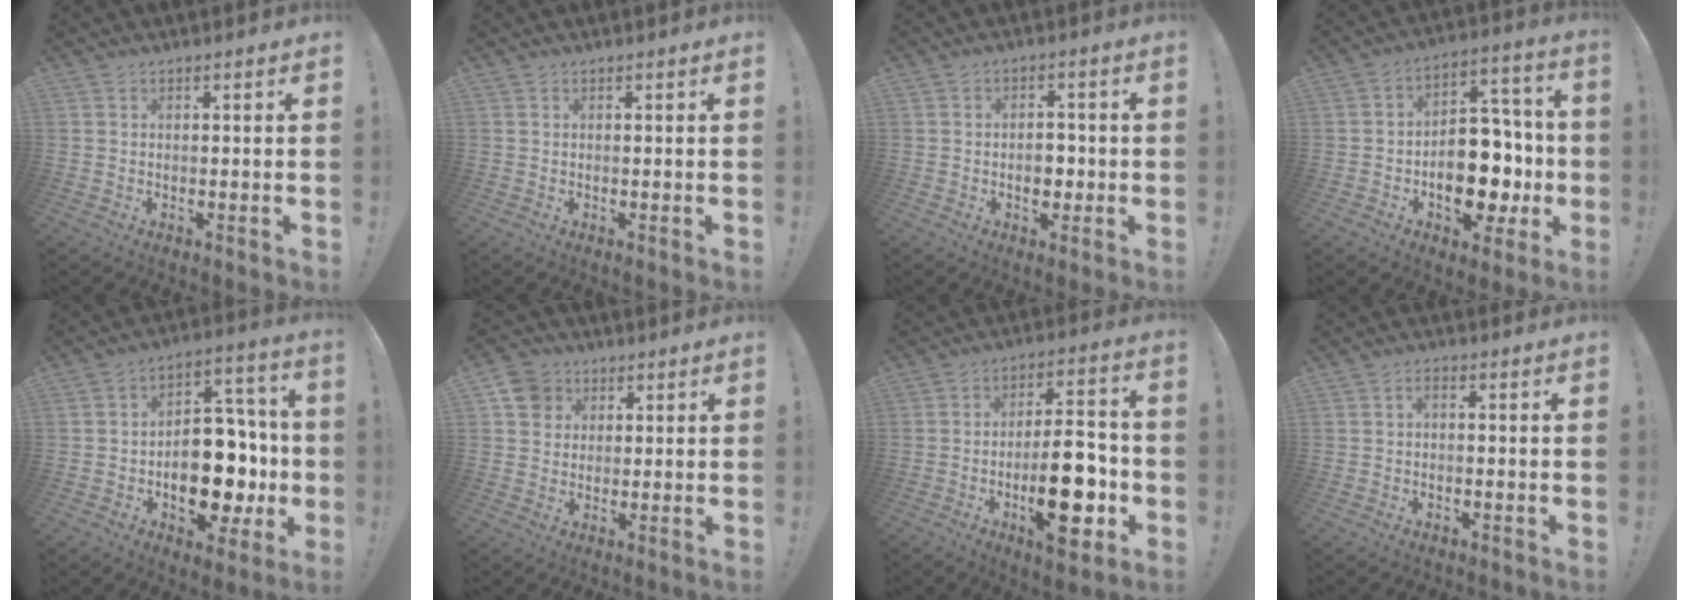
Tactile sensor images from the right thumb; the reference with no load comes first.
{"total": 0.0}
{"total": 5.2, "force": [-1.4, 4.0, 3.0], "torque": [-0.036, 0.008, -0.026]}
{"total": 16.6, "force": [-4.8, 11.3, 11.2], "torque": [-0.139, 0.037, -0.066]}
{"total": 18.6, "force": [-4.9, 12.0, 13.3], "torque": [-0.163, 0.038, -0.065]}
{"total": 6.7, "force": [2.7, 5.9, 1.8], "torque": [-0.024, -0.008, 0.054]}
{"total": 19.5, "force": [-5.7, 8.0, 16.9], "torque": [-0.248, 0.025, -0.083]}
{"total": 1.8, "force": [-0.7, 0.4, 1.6], "torque": [-0.028, 0.006, -0.012]}